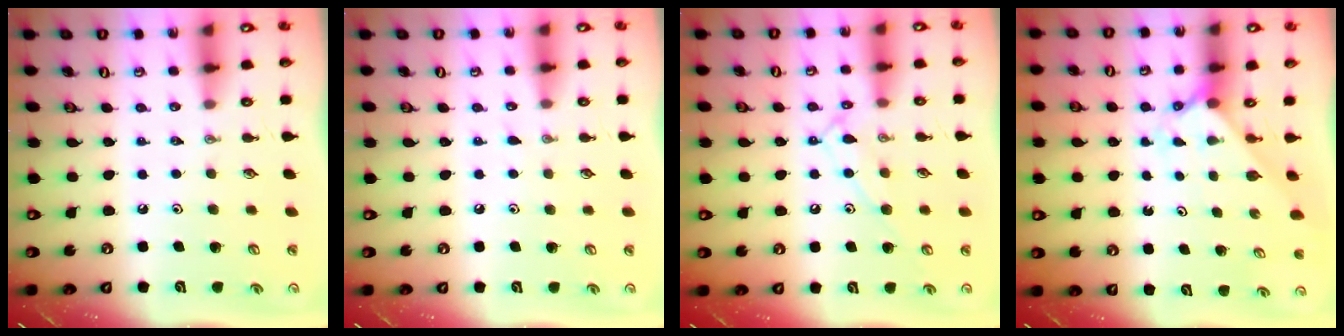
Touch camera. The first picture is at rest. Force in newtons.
{"total": 4.3, "press": 4.3, "slide": 0.5}
{"total": 11.4, "press": 11.4, "slide": 0.8}
{"total": 2.1, "press": 2.1, "slide": 0.2}